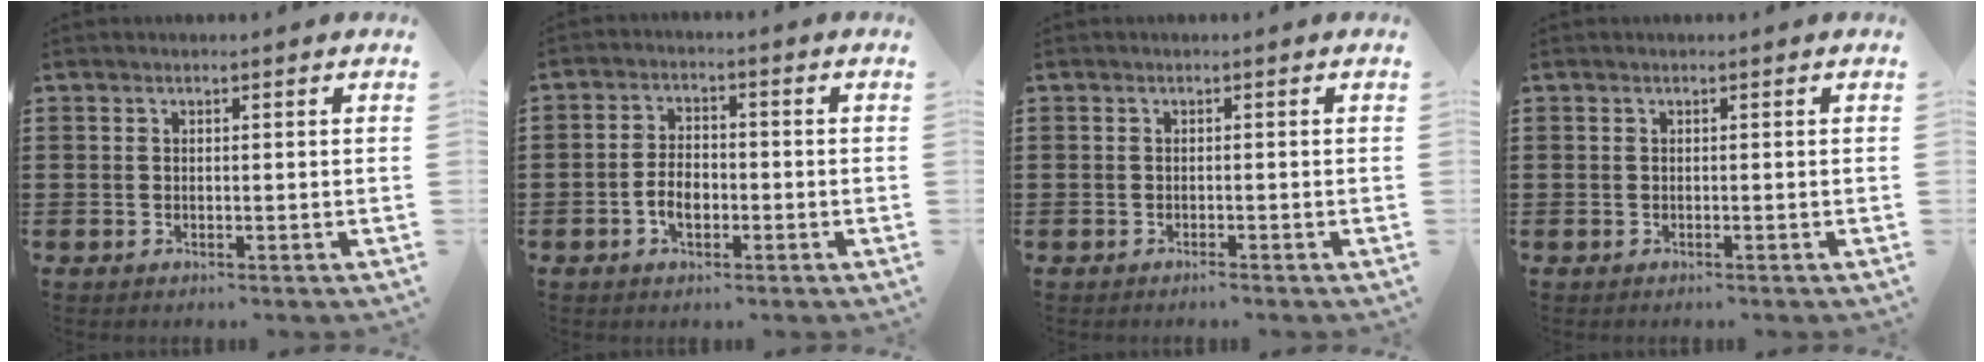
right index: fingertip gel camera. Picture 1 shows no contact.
{"total": 4.1, "force": [-1.5, 2.2, 3.1], "torque": [-0.074, -0.003, -0.030]}
{"total": 0.6, "force": [-0.5, 0.0, 0.1], "torque": [-0.003, -0.003, -0.011]}
{"total": 0.0}